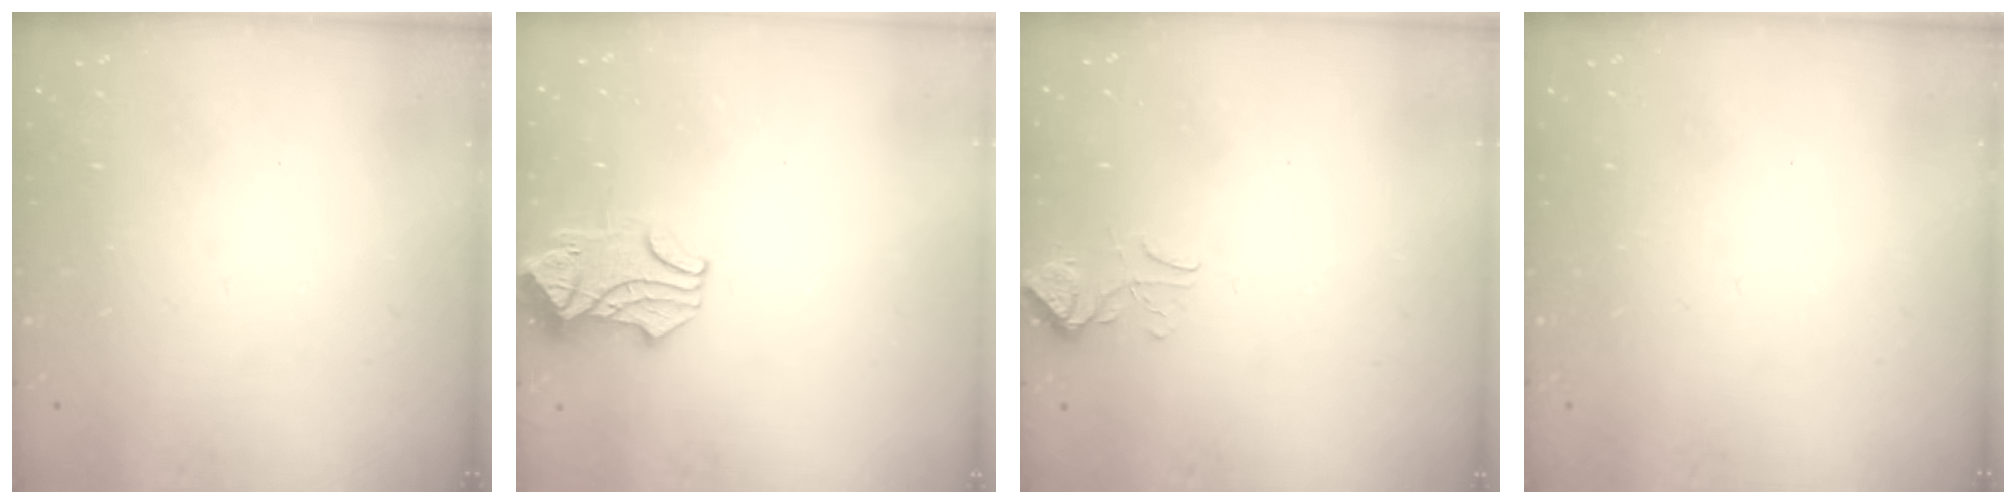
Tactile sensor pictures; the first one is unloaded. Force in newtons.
{"total": 1.2, "press": 0.0, "slide": 1.2}
{"total": 2.4, "press": 2.3, "slide": 0.7}
{"total": 0.0}